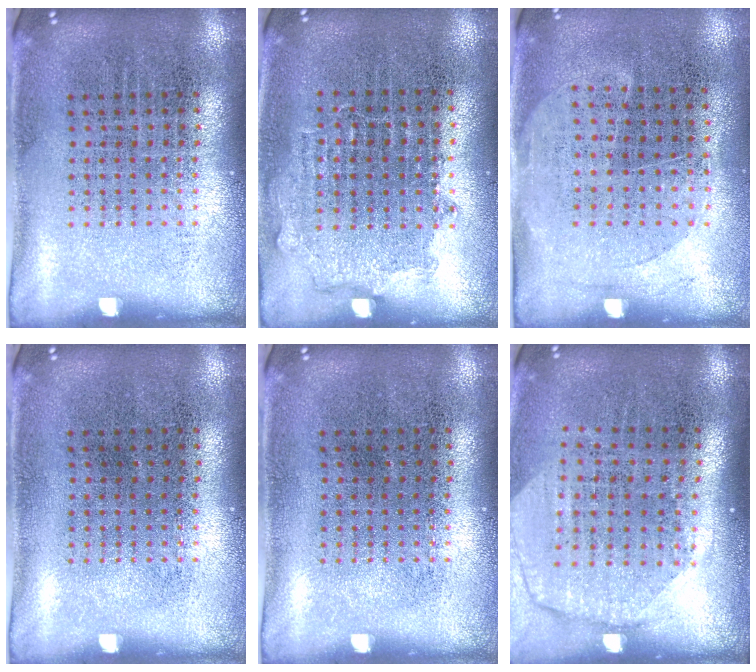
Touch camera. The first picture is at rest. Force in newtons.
{"total": 0.9, "press": 0.8, "slide": 0.4}
{"total": 1.3, "press": 1.1, "slide": 0.7}
{"total": 0.0}
{"total": 0.0}
{"total": 1.9, "press": 1.6, "slide": 1.0}